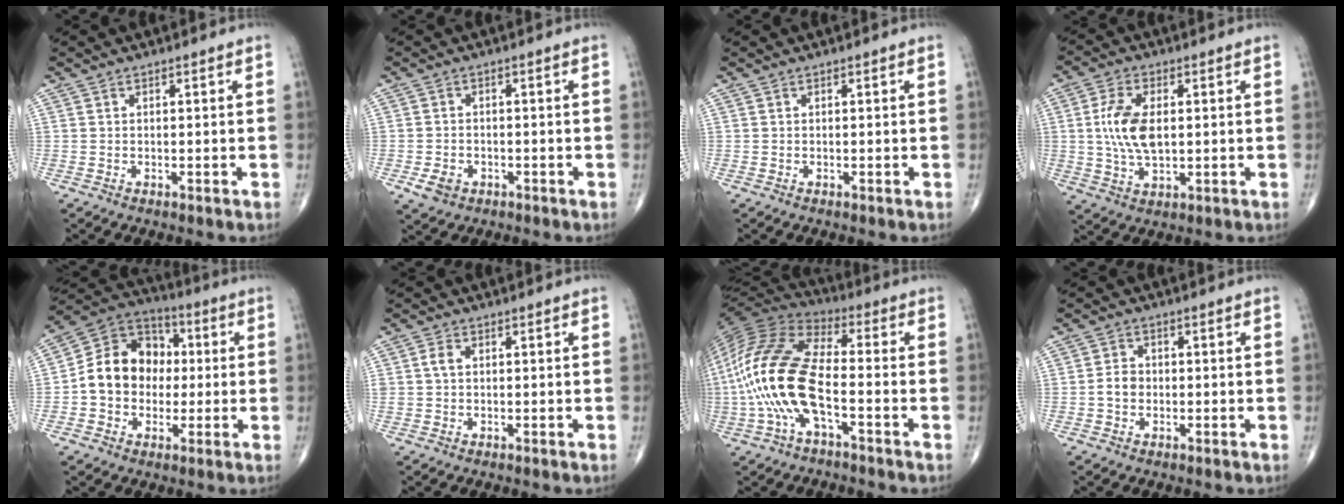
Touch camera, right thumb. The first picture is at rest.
{"total": 3.0, "force": [-1.5, 2.1, 1.5], "torque": [-0.026, 0.005, -0.023]}
{"total": 0.0}
{"total": 9.7, "force": [1.0, 5.1, 8.1], "torque": [-0.165, -0.002, 0.022]}
{"total": 14.2, "force": [-0.2, 11.7, 8.0], "torque": [-0.099, 0.034, -0.014]}
{"total": 2.4, "force": [0.4, 1.7, 1.6], "torque": [-0.032, 0.005, 0.009]}
{"total": 19.1, "force": [-4.2, 8.2, 16.8], "torque": [-0.367, 0.031, -0.084]}
{"total": 3.1, "force": [-0.5, 2.5, 1.8], "torque": [-0.026, 0.011, -0.015]}